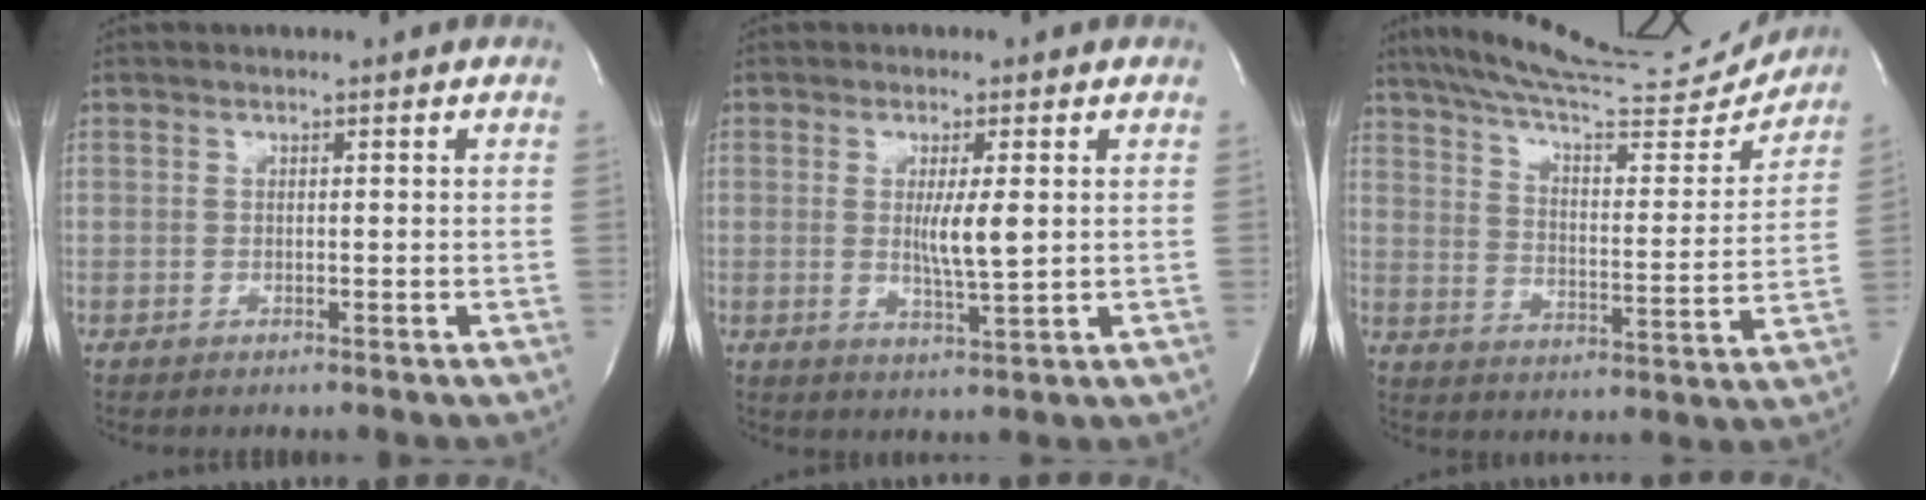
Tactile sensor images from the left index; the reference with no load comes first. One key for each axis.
{"total": 4.7, "fx": 0.4, "fy": 0.1, "fz": 4.6, "tx": -0.088, "ty": -0.012, "tz": 0.011}
{"total": 22.7, "fx": 20.9, "fy": 2.7, "fz": 8.4, "tx": -0.140, "ty": -0.030, "tz": 0.290}